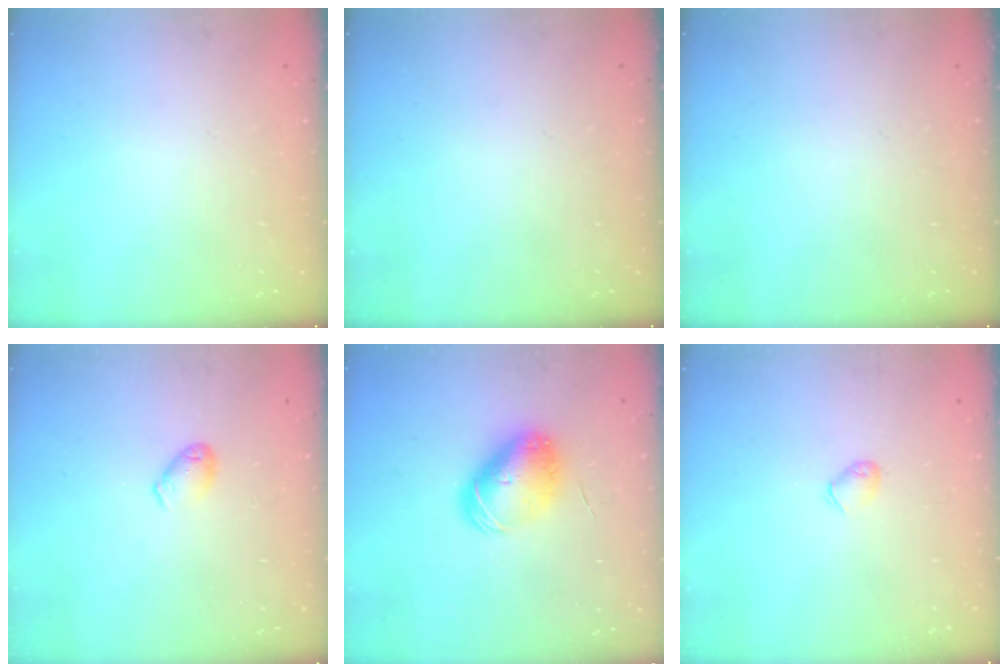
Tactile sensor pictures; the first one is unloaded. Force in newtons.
{"total": 0.0}
{"total": 0.0}
{"total": 4.8, "press": 4.7, "slide": 0.7}
{"total": 9.3, "press": 9.3, "slide": 1.3}
{"total": 3.1, "press": 3.1, "slide": 0.6}